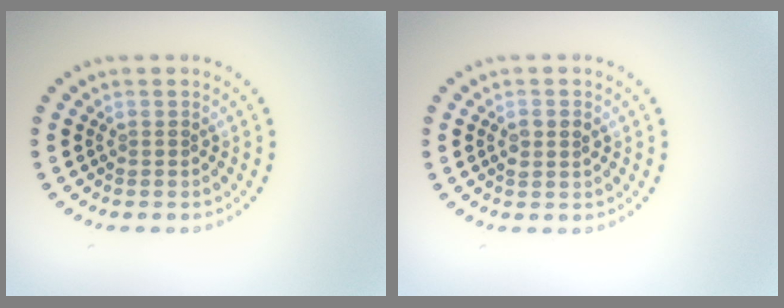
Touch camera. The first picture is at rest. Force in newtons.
{"total": 1.5, "press": 1.5, "slide": 0.3}